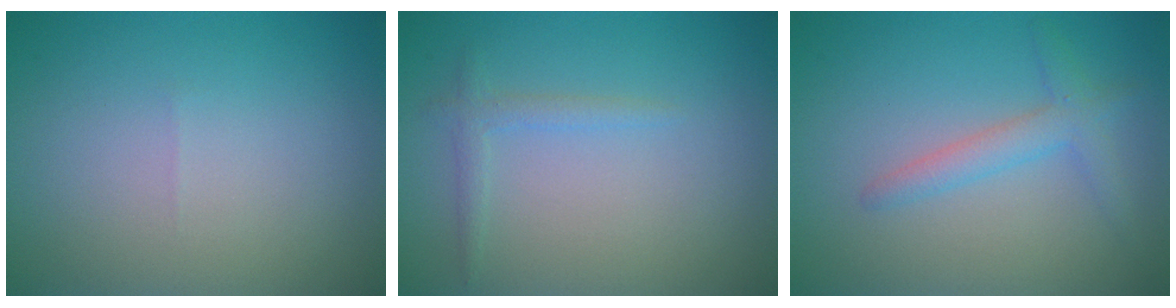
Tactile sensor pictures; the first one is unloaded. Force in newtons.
{"total": 1.3, "press": 1.3, "slide": 0.1}
{"total": 2.4, "press": 2.4, "slide": 0.1}